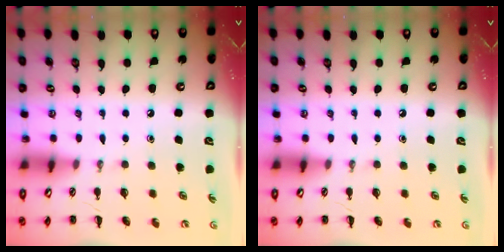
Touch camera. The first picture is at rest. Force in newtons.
{"total": 0.0}